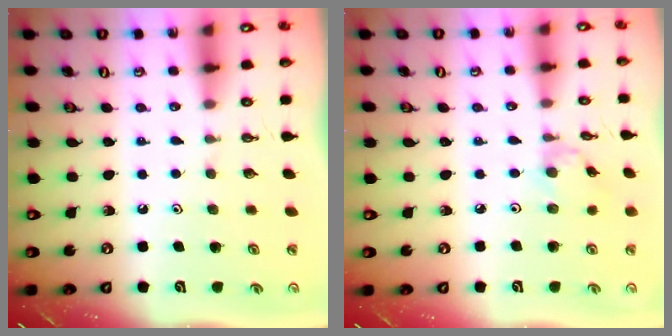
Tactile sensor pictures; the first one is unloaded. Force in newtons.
{"total": 2.2, "press": 2.2, "slide": 0.4}